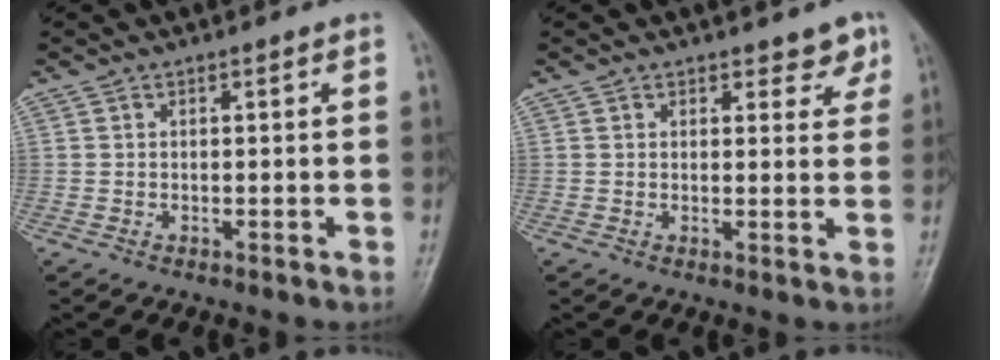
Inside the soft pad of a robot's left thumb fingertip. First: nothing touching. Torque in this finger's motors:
{"motor_torque": [0.03, 0.07, -0.13, -0.15, 0.05]}